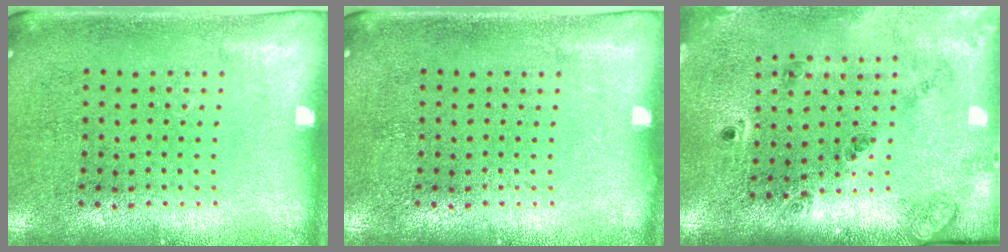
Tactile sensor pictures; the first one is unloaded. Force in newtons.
{"total": 0.0}
{"total": 1.8, "press": 1.6, "slide": 0.8}